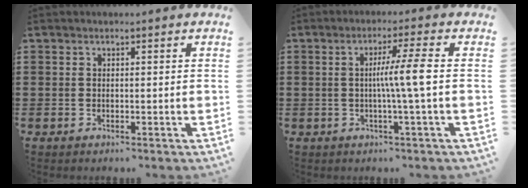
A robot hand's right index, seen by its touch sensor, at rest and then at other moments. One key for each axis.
{"total": 5.6, "fx": -0.1, "fy": -0.8, "fz": 5.6, "tx": -0.102, "ty": -0.004, "tz": -0.011}